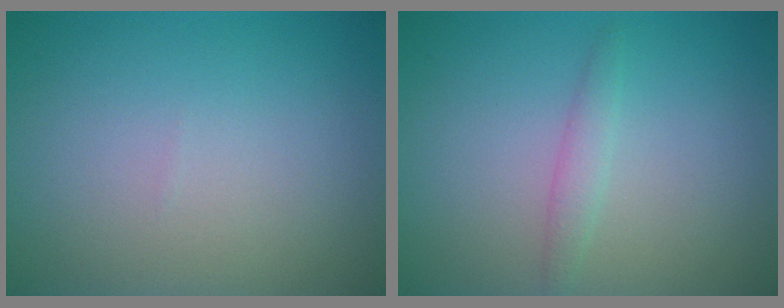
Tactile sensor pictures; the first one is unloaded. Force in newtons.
{"total": 1.4, "press": 1.4, "slide": 0.1}